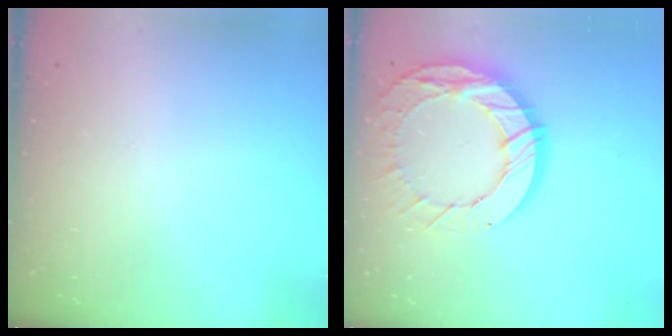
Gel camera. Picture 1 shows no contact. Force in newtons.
{"total": 18.3, "press": 18.3, "slide": 1.6}